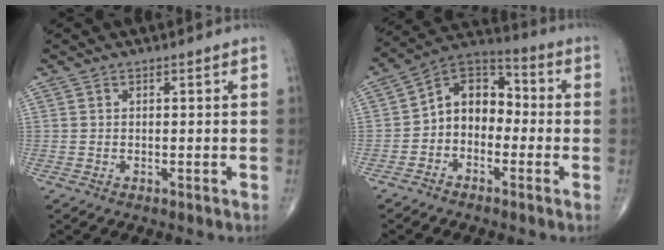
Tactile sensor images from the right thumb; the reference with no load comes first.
{"total": 10.0, "force": [-1.7, 7.5, 6.4], "torque": [-0.069, 0.045, -0.051]}